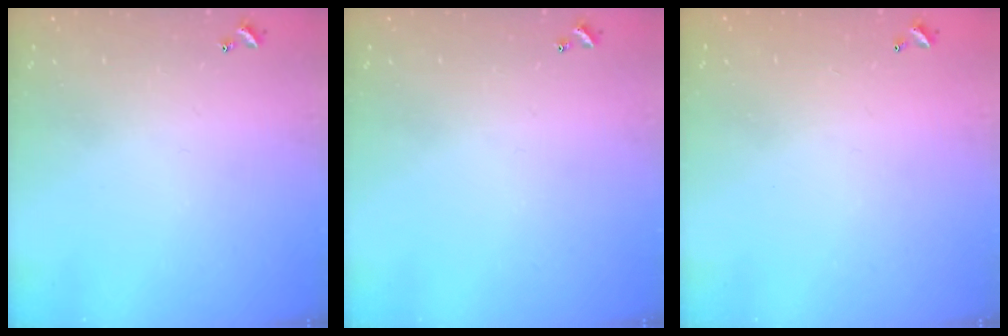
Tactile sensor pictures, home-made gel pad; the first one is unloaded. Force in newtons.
{"total": 0.0}
{"total": 2.8, "press": 2.8, "slide": 0.1}